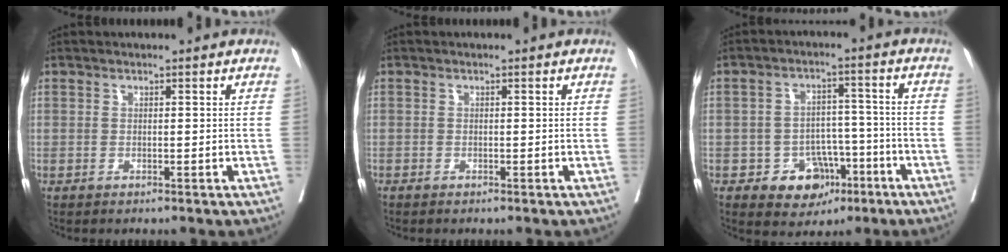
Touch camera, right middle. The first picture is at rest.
{"total": 0.0}
{"total": 7.5, "force": [-3.8, 5.6, 3.4], "torque": [-0.039, 0.018, -0.051]}